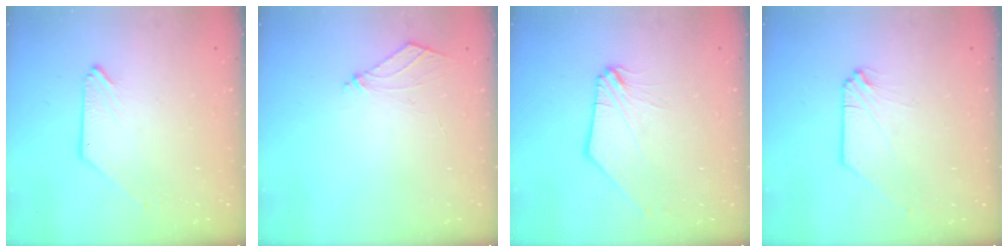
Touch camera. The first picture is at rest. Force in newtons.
{"total": 4.7, "press": 4.7, "slide": 0.5}
{"total": 1.6, "press": 1.6, "slide": 0.4}
{"total": 0.0}